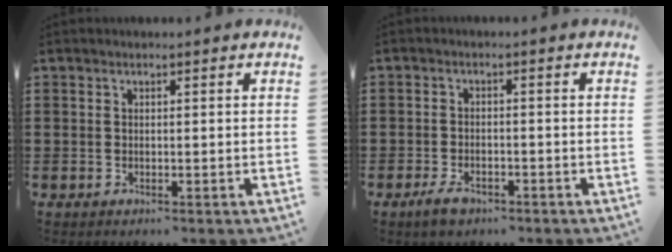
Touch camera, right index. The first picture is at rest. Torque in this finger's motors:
{"motor_torque": [-0.11, 1.33, 0.13, 0.03]}